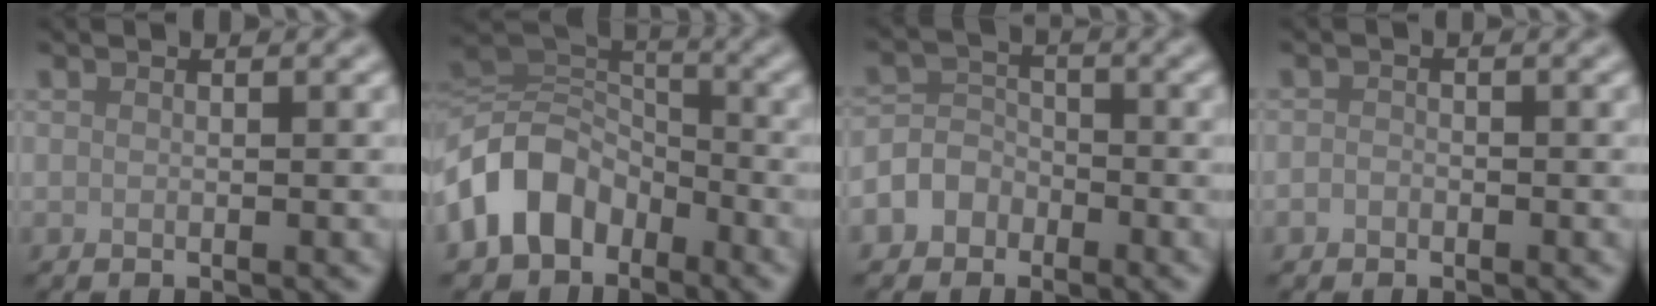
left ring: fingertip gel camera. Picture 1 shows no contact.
{"total": 8.1, "force": [-4.3, 5.7, 3.7], "torque": [-0.064, 0.006, -0.097]}
{"total": 4.0, "force": [-2.3, 3.2, 0.9], "torque": [0.003, 0.002, -0.056]}
{"total": 0.9, "force": [-0.5, 0.7, 0.2], "torque": [-0.004, -0.001, -0.011]}